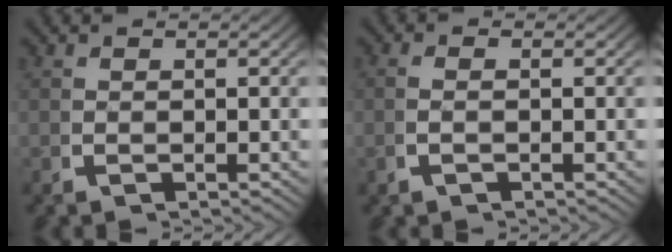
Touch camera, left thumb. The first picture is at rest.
{"total": 0.9, "force": [-0.7, 0.1, 0.7], "torque": [-0.021, 0.000, -0.008]}